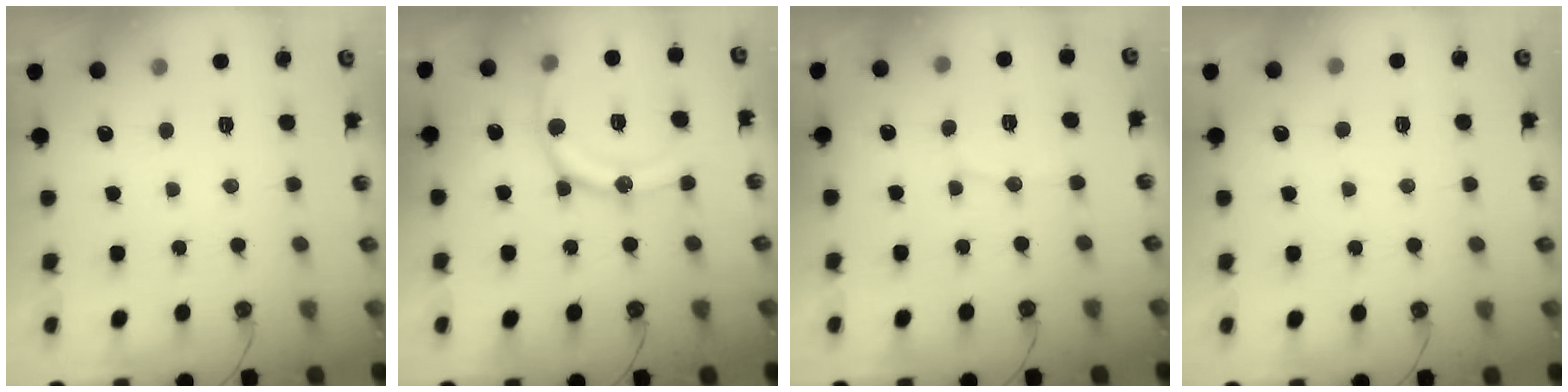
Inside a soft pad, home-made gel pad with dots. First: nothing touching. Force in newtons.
{"total": 17.0, "press": 16.7, "slide": 3.2}
{"total": 5.4, "press": 5.4, "slide": 0.6}
{"total": 4.8, "press": 4.8, "slide": 0.4}